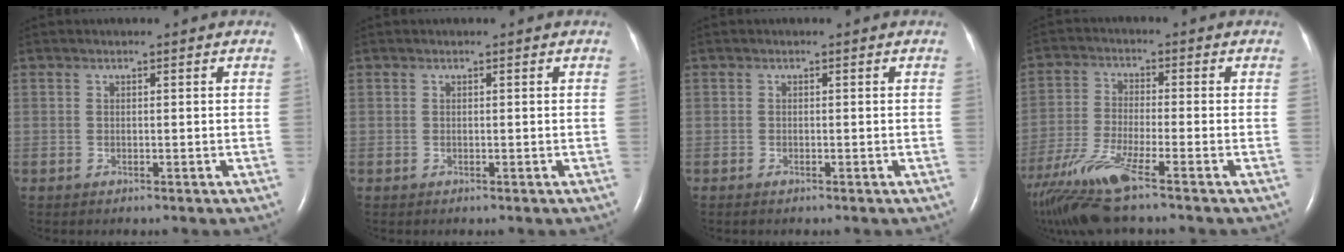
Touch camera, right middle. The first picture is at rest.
{"total": 0.0}
{"total": 0.6, "force": [-0.5, 0.1, 0.3], "torque": [-0.011, -0.001, -0.008]}
{"total": 12.3, "force": [-8.5, 0.5, 8.9], "torque": [-0.186, -0.031, -0.160]}